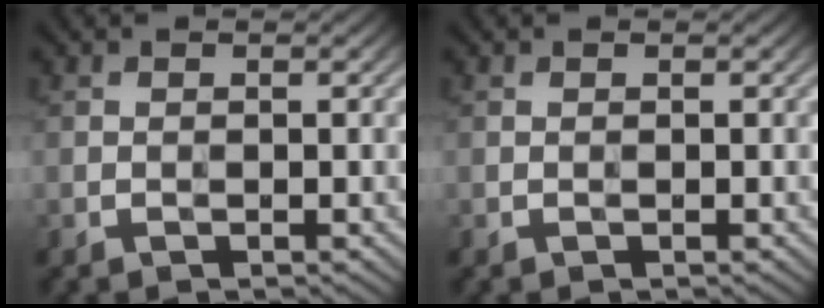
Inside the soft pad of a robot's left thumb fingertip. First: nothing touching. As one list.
[{"total": 0.0}]